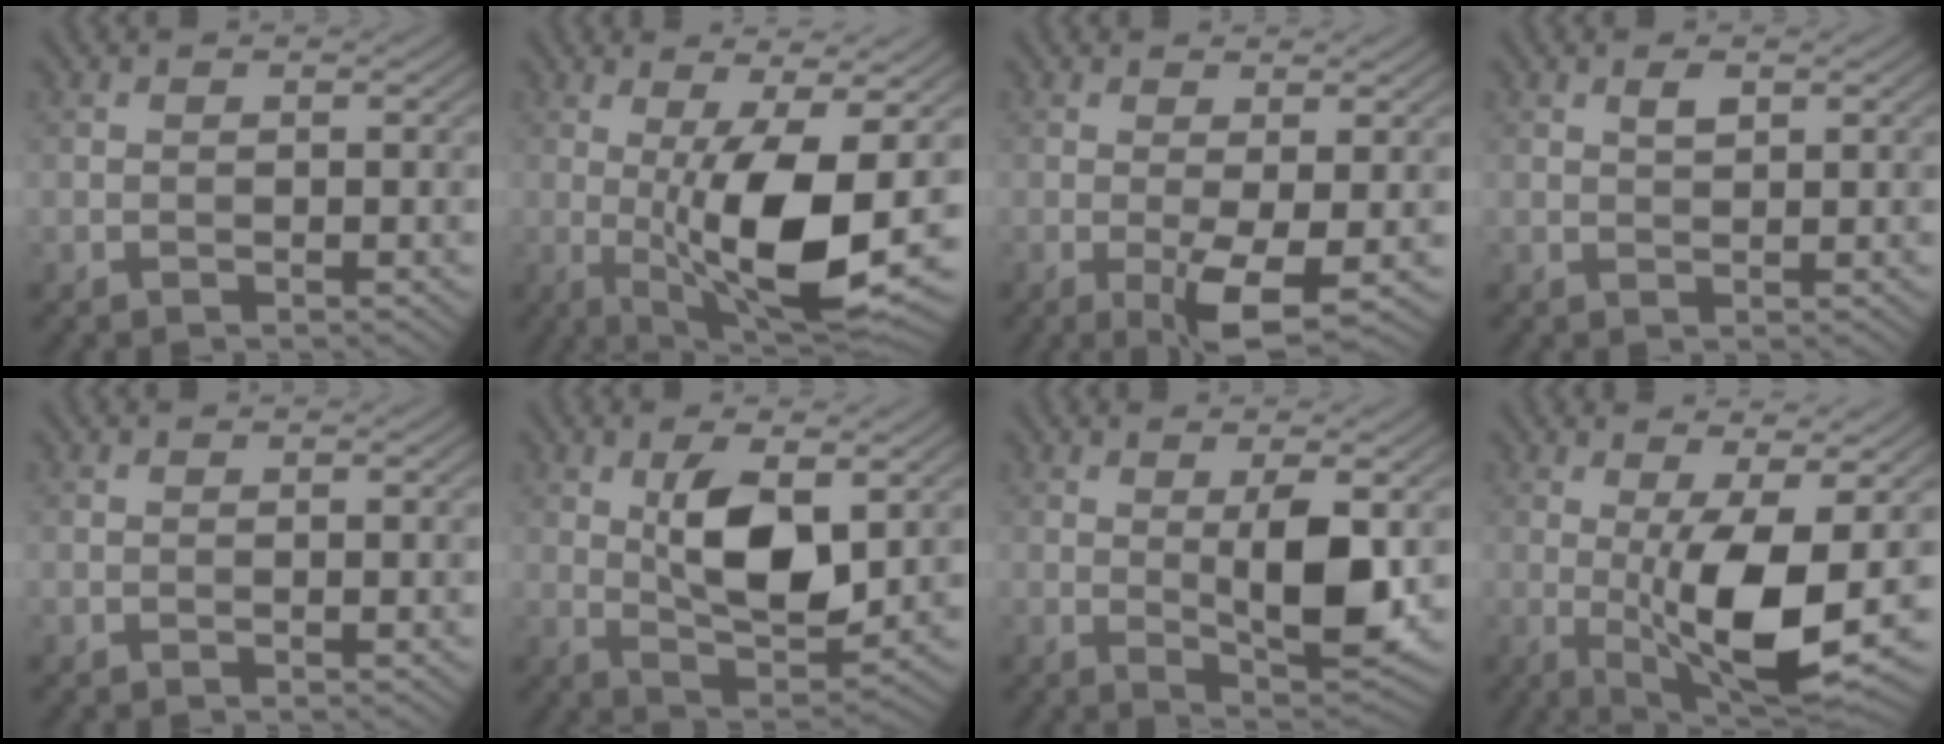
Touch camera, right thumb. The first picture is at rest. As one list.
[{"total": 12.7, "force": [-1.0, 3.5, 12.2], "torque": [-0.214, -0.012, -0.010]}, {"total": 4.8, "force": [-1.1, 0.9, 4.6], "torque": [-0.086, -0.002, -0.019]}, {"total": 1.5, "force": [0.8, 0.6, 1.1], "torque": [-0.024, 0.000, 0.016]}, {"total": 0.0}, {"total": 8.9, "force": [2.0, 3.9, 7.7], "torque": [-0.146, -0.005, 0.038]}, {"total": 7.6, "force": [0.5, 2.2, 7.3], "torque": [-0.126, -0.003, 0.013]}, {"total": 10.9, "force": [-0.9, 3.0, 10.5], "torque": [-0.189, -0.009, -0.011]}]